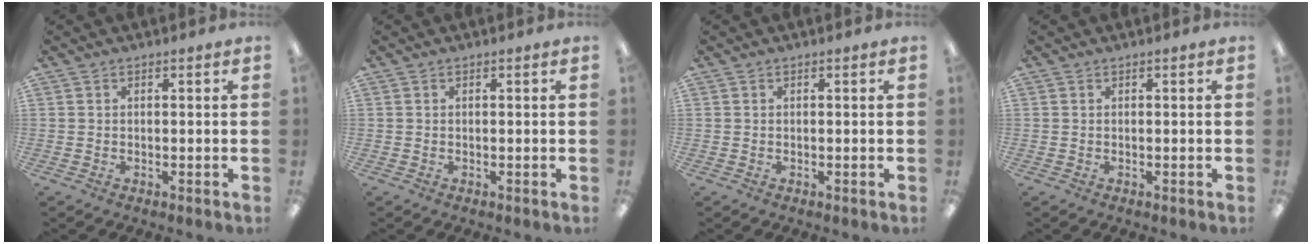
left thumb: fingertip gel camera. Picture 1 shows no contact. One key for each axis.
{"total": 0.0}
{"total": 0.0}
{"total": 0.0}